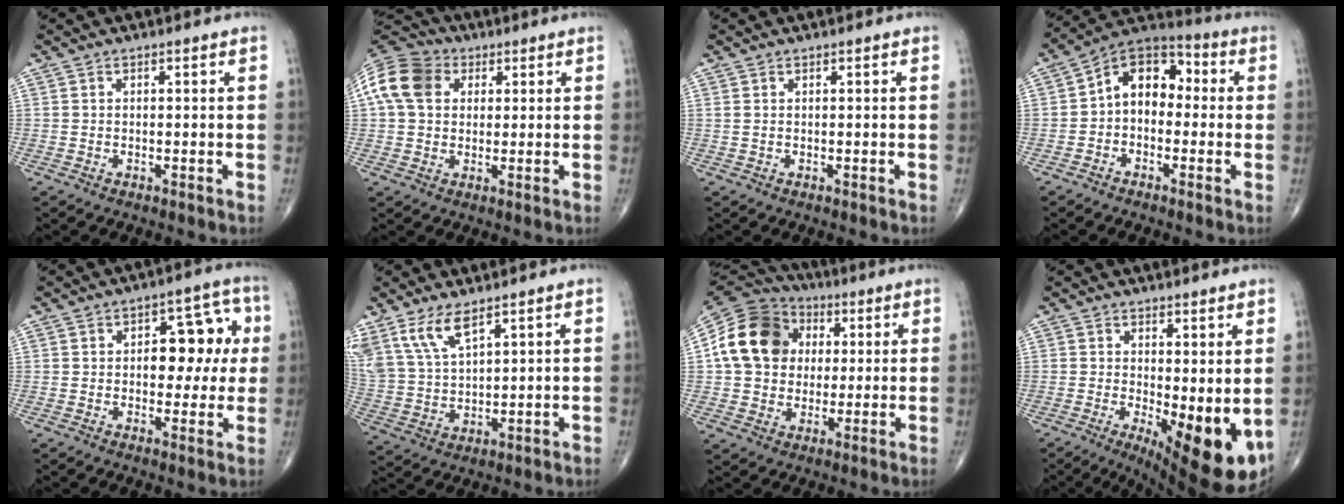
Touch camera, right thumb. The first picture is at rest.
{"total": 12.5, "force": [3.4, 9.7, 7.2], "torque": [-0.137, 0.021, 0.052]}
{"total": 0.5, "force": [0.3, 0.0, 0.5], "torque": [-0.018, 0.006, 0.007]}
{"total": 10.3, "force": [-0.3, 7.2, 7.4], "torque": [-0.085, 0.037, -0.027]}
{"total": 10.8, "force": [1.2, 6.4, 8.6], "torque": [-0.066, 0.023, 0.016]}
{"total": 9.3, "force": [6.3, 3.3, 5.9], "torque": [-0.122, -0.022, 0.142]}
{"total": 16.5, "force": [2.8, 13.5, 9.1], "torque": [-0.154, 0.017, 0.043]}
{"total": 12.8, "force": [-1.6, 4.7, 11.8], "torque": [-0.160, -0.029, -0.008]}